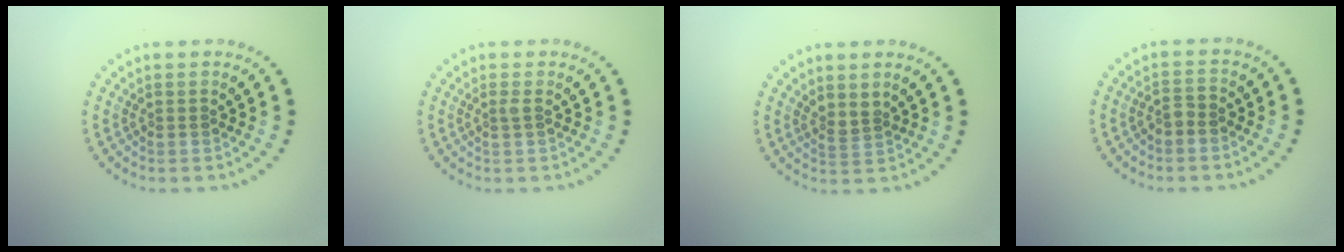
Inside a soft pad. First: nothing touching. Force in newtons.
{"total": 0.6, "press": 0.5, "slide": 0.3}
{"total": 1.6, "press": 1.2, "slide": 1.0}
{"total": 1.4, "press": 1.2, "slide": 0.7}